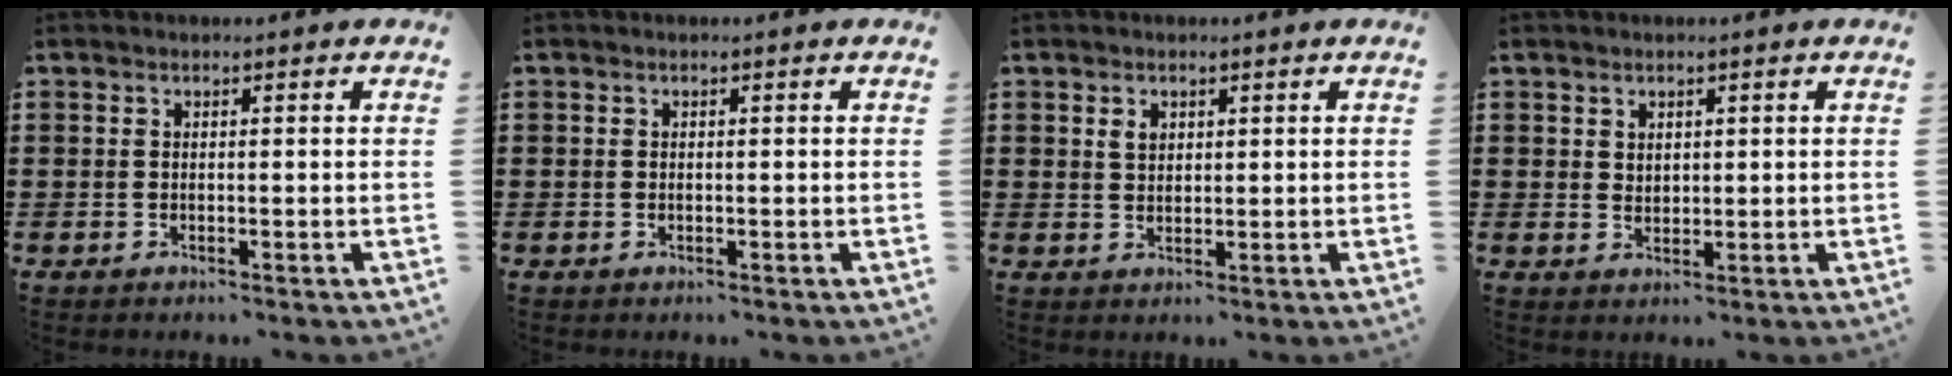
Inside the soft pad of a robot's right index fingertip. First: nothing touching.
{"total": 0.0}
{"total": 1.9, "force": [0.9, 1.3, 1.1], "torque": [-0.026, 0.004, 0.017]}
{"total": 1.8, "force": [1.3, 1.2, 0.3], "torque": [-0.010, 0.005, 0.025]}